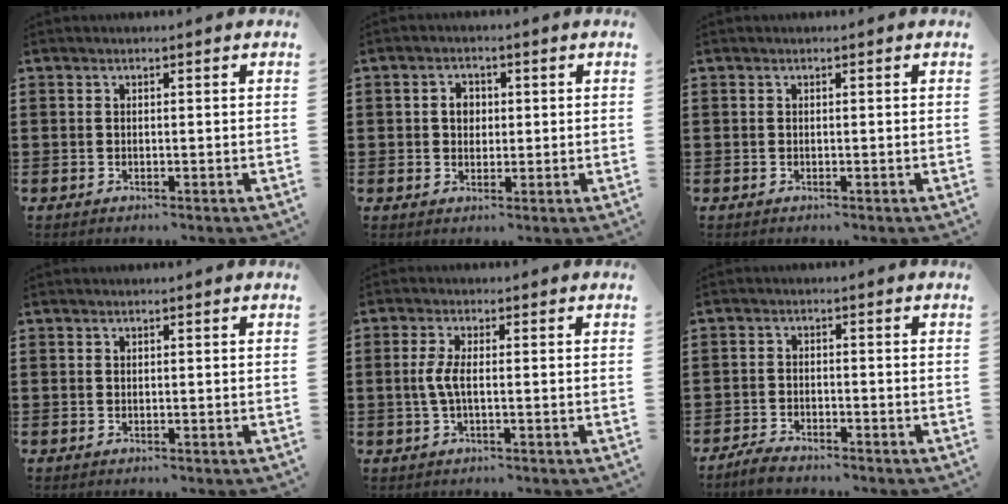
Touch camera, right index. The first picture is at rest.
{"total": 2.8, "force": [0.3, 2.2, 1.7], "torque": [-0.039, 0.011, 0.004]}
{"total": 0.0}
{"total": 0.0}
{"total": 3.5, "force": [-0.3, 1.0, 3.3], "torque": [-0.083, -0.006, -0.014]}
{"total": 2.3, "force": [-2.2, 0.4, 0.3], "torque": [-0.011, 0.007, -0.046]}